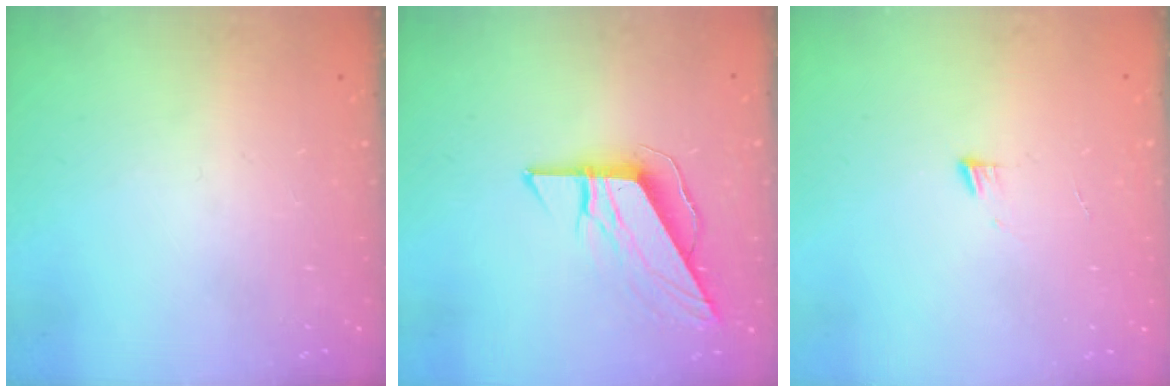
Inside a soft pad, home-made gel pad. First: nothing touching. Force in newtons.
{"total": 9.1, "press": 9.1, "slide": 0.7}
{"total": 3.5, "press": 3.4, "slide": 0.4}